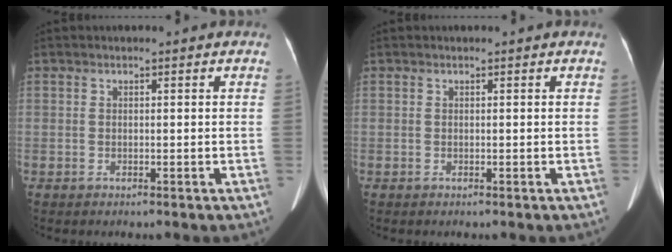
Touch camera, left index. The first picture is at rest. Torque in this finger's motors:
{"motor_torque": [0.02, -0.01, 0.01, 0.00]}